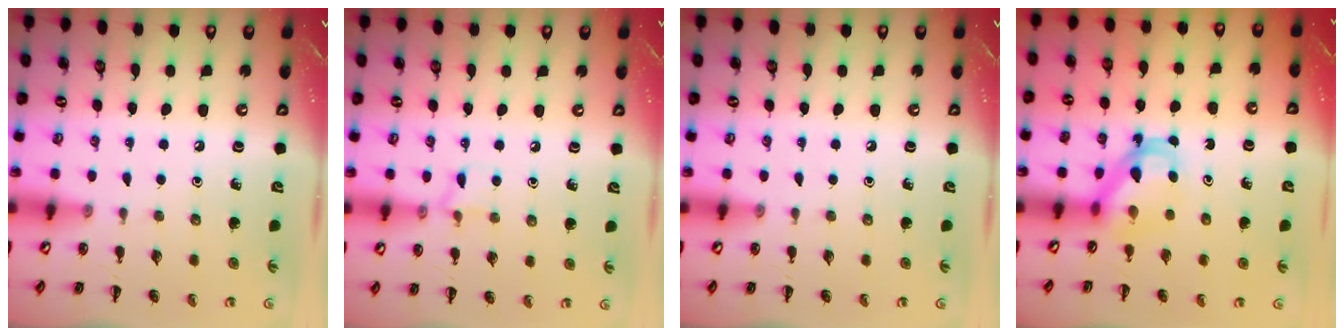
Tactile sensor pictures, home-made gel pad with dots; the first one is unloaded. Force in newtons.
{"total": 5.8, "press": 5.6, "slide": 1.7}
{"total": 0.0}
{"total": 5.3, "press": 5.3, "slide": 0.8}